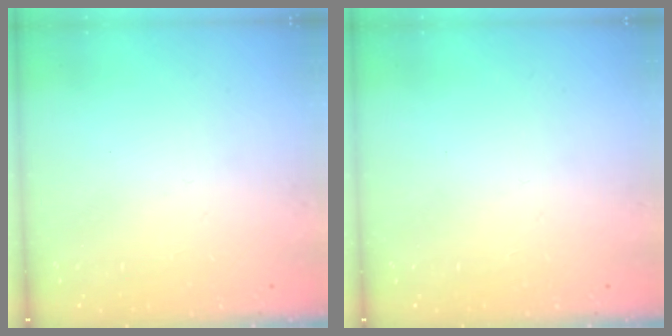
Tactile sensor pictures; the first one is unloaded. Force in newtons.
{"total": 0.0}